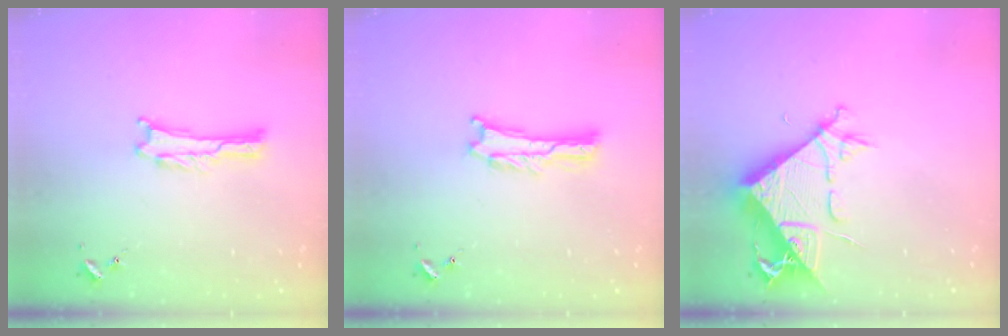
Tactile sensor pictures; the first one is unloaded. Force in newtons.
{"total": 1.0, "press": 1.0, "slide": 0.2}
{"total": 9.8, "press": 9.7, "slide": 0.9}